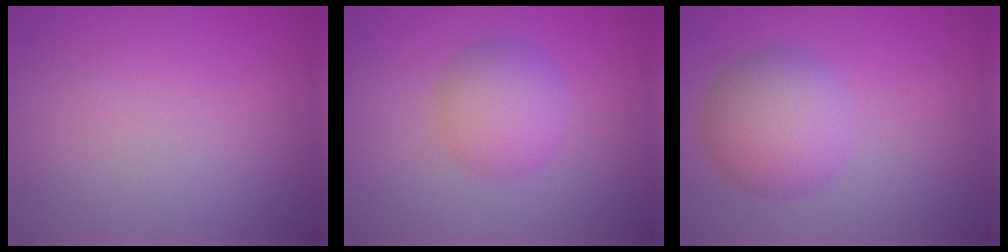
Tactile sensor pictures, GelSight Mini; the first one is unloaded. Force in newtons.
{"total": 3.9, "press": 3.9, "slide": 0.1}
{"total": 5.3, "press": 5.3, "slide": 0.0}